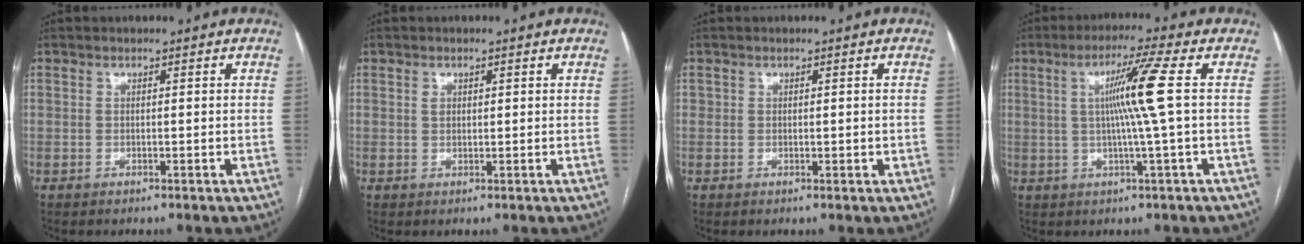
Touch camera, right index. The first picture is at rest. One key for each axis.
{"total": 1.0, "fx": 0.4, "fy": 0.7, "fz": 0.6, "tx": -0.009, "ty": 0.002, "tz": 0.010}
{"total": 1.2, "fx": 0.1, "fy": 0.9, "fz": 0.8, "tx": -0.015, "ty": 0.007, "tz": 0.005}
{"total": 8.2, "fx": 1.0, "fy": -2.1, "fz": 7.8, "tx": -0.137, "ty": 0.003, "tz": 0.025}